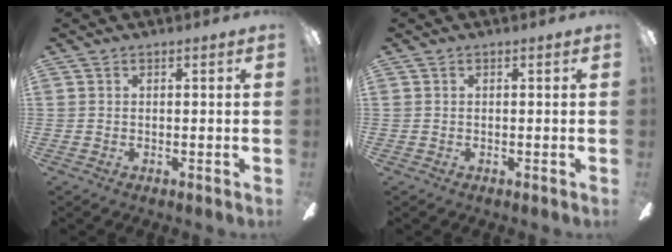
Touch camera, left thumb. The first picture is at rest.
{"total": 0.0}